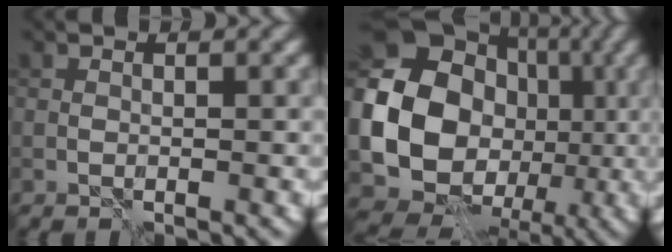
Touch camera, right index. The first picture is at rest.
{"total": 16.9, "force": [-0.2, 14.9, 8.0], "torque": [-0.143, -0.017, -0.013]}